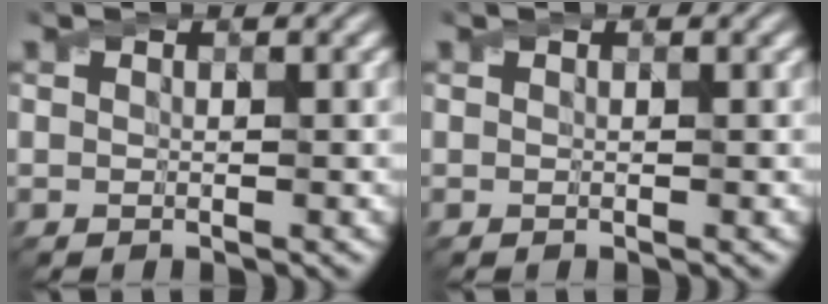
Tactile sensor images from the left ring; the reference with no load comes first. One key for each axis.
{"total": 0.0}